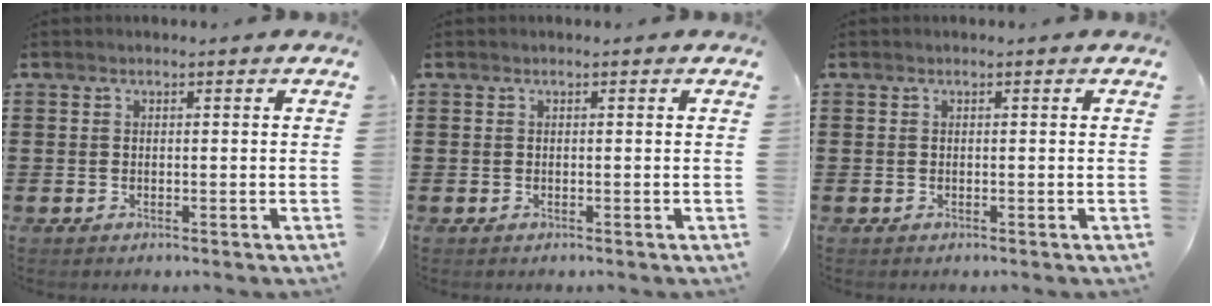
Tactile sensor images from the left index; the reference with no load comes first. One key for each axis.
{"total": 0.0}
{"total": 0.0}